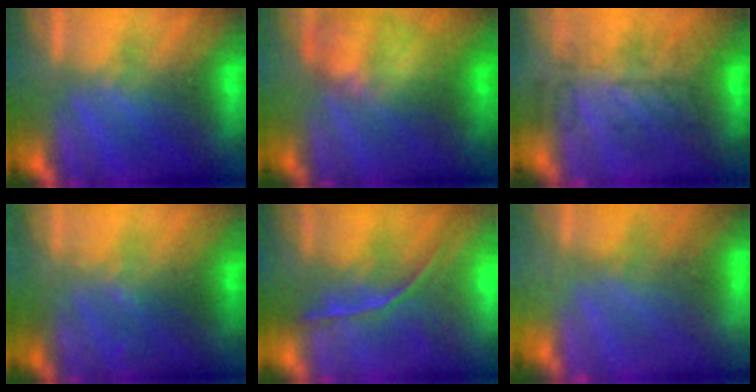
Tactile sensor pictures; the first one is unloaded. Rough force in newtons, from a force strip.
{"total": 7.8}
{"total": 10.2}
{"total": 2.0}
{"total": 5.5}
{"total": 8.7}